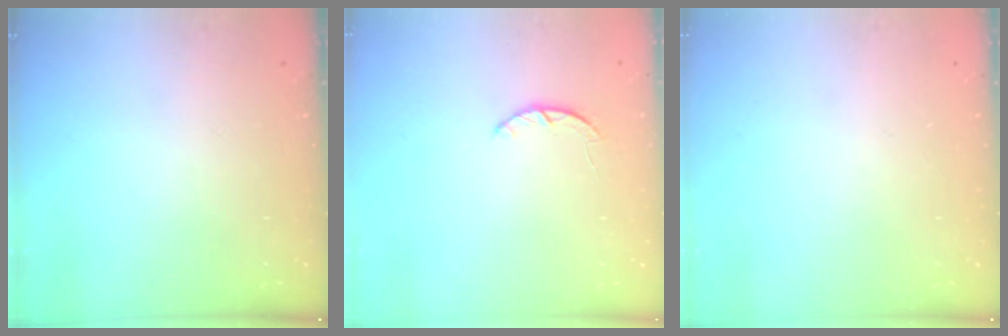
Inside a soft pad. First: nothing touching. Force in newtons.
{"total": 2.5, "press": 2.5, "slide": 0.5}
{"total": 0.0}